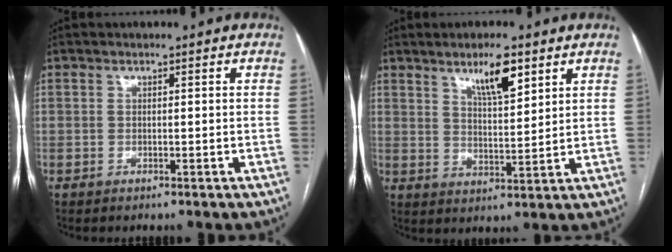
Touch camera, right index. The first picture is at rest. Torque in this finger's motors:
{"motor_torque": [0.46, 0.41, 0.13, 0.07]}